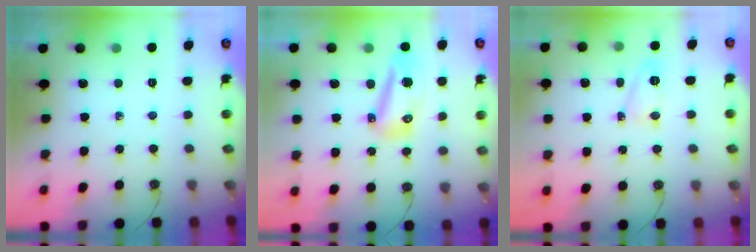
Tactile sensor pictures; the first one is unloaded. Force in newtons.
{"total": 9.9, "press": 9.6, "slide": 2.3}
{"total": 6.2, "press": 6.2, "slide": 0.5}